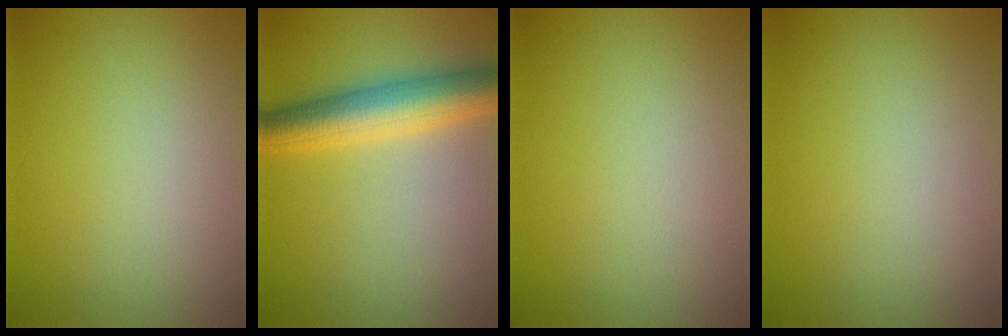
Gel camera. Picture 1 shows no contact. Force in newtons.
{"total": 6.0, "press": 6.0, "slide": 0.1}
{"total": 0.0}
{"total": 0.0}